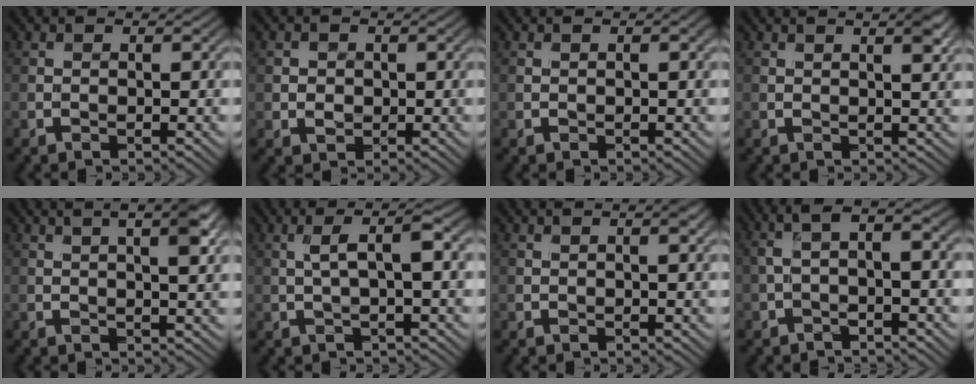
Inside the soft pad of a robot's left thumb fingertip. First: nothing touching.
{"total": 1.7, "force": [0.6, 1.5, -0.4], "torque": [0.005, -0.005, 0.008]}
{"total": 1.4, "force": [0.3, 0.4, 1.2], "torque": [-0.023, 0.001, 0.005]}
{"total": 2.3, "force": [1.6, 0.1, 1.7], "torque": [-0.029, 0.002, 0.028]}
{"total": 4.1, "force": [2.2, 0.5, 3.4], "torque": [-0.057, 0.003, 0.037]}
{"total": 3.3, "force": [0.8, 0.2, 3.2], "torque": [-0.067, 0.013, 0.011]}
{"total": 1.3, "force": [0.6, 0.1, 1.1], "torque": [-0.022, 0.006, 0.009]}
{"total": 4.1, "force": [-0.4, 1.0, 3.9], "torque": [-0.082, 0.011, -0.017]}